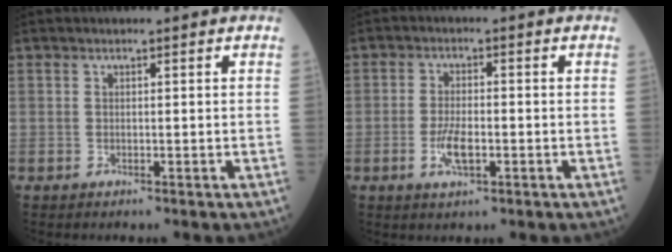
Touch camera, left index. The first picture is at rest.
{"total": 4.3, "force": [-1.5, 1.4, 3.8], "torque": [-0.078, -0.001, -0.026]}